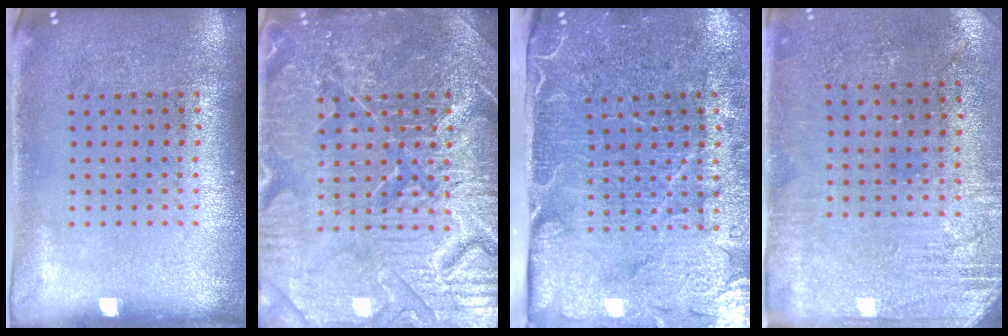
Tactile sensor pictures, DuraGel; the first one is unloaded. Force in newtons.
{"total": 7.9, "press": 7.8, "slide": 1.1}
{"total": 4.8, "press": 4.0, "slide": 2.7}
{"total": 2.8, "press": 2.5, "slide": 1.4}